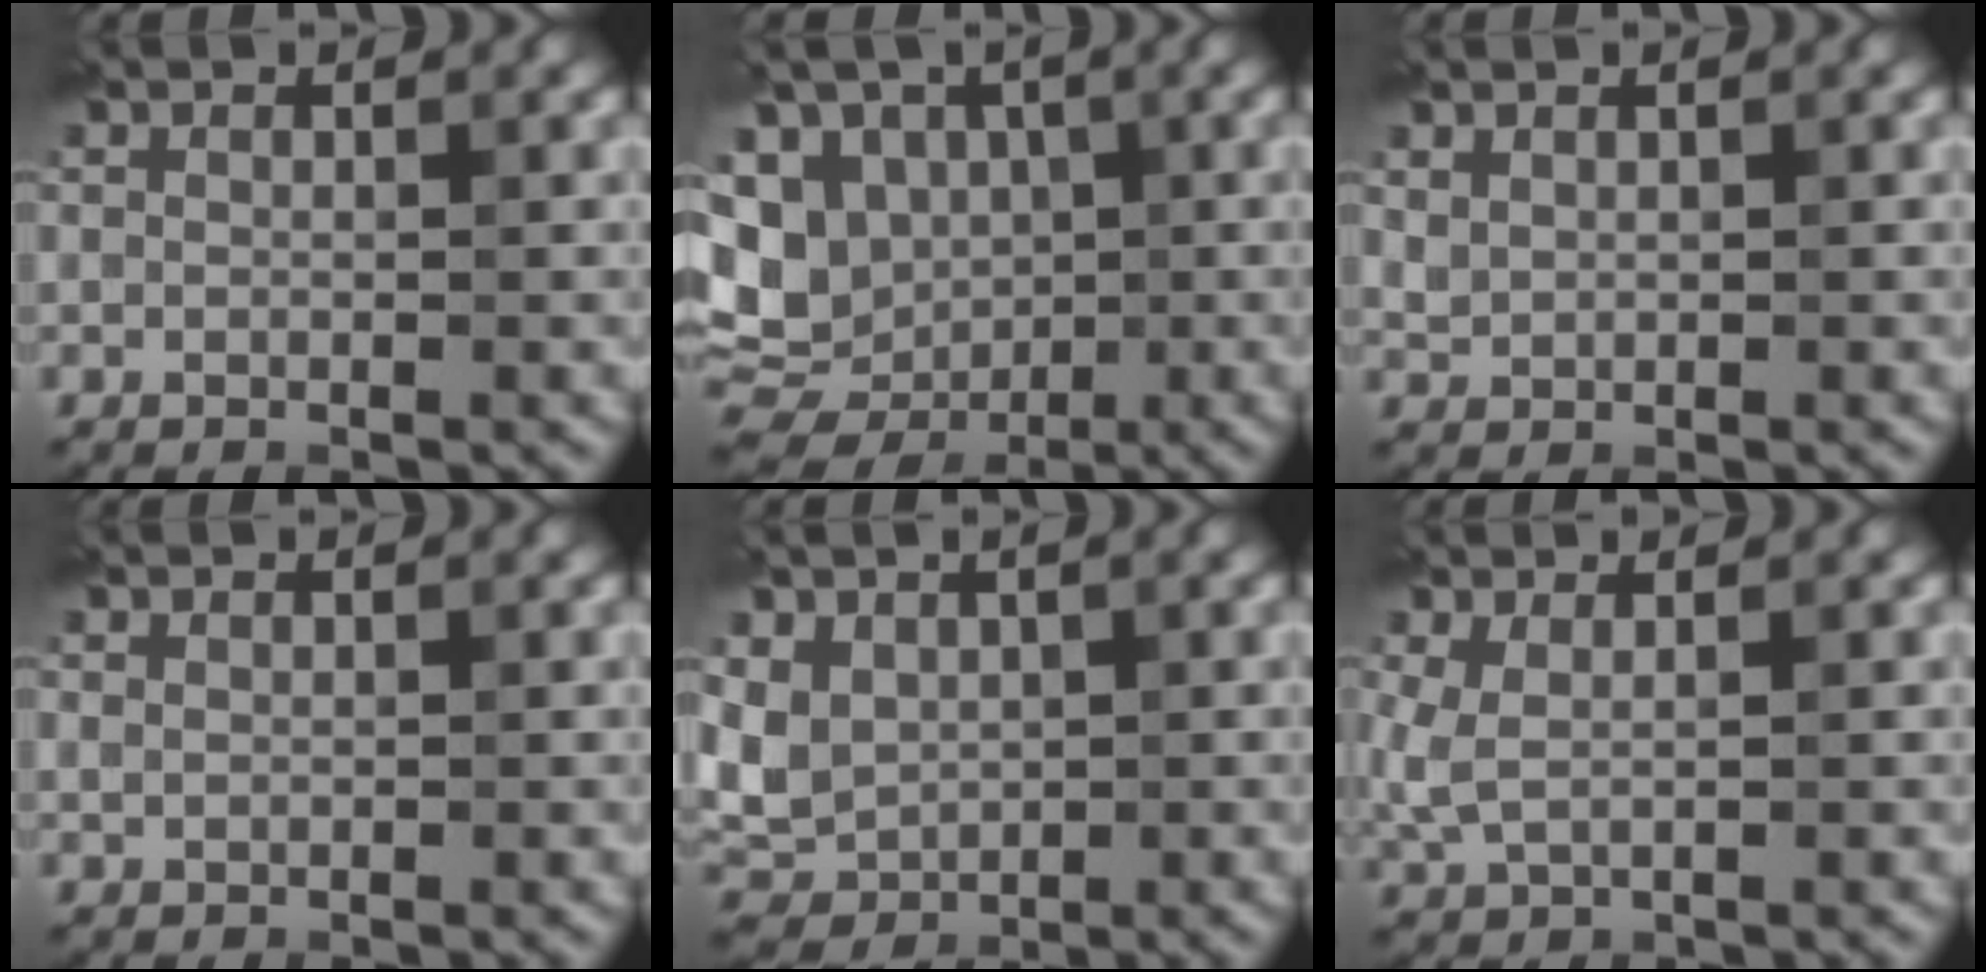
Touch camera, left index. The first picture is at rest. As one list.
[{"total": 12.5, "force": [-0.6, 10.3, 7.2], "torque": [-0.142, 0.003, -0.024]}, {"total": 0.9, "force": [0.6, 0.6, 0.4], "torque": [-0.010, -0.002, 0.018]}, {"total": 0.0}, {"total": 4.4, "force": [0.6, 3.6, 2.5], "torque": [-0.061, -0.006, 0.007]}, {"total": 2.0, "force": [0.5, 0.8, 1.8], "torque": [-0.053, -0.001, 0.011]}]